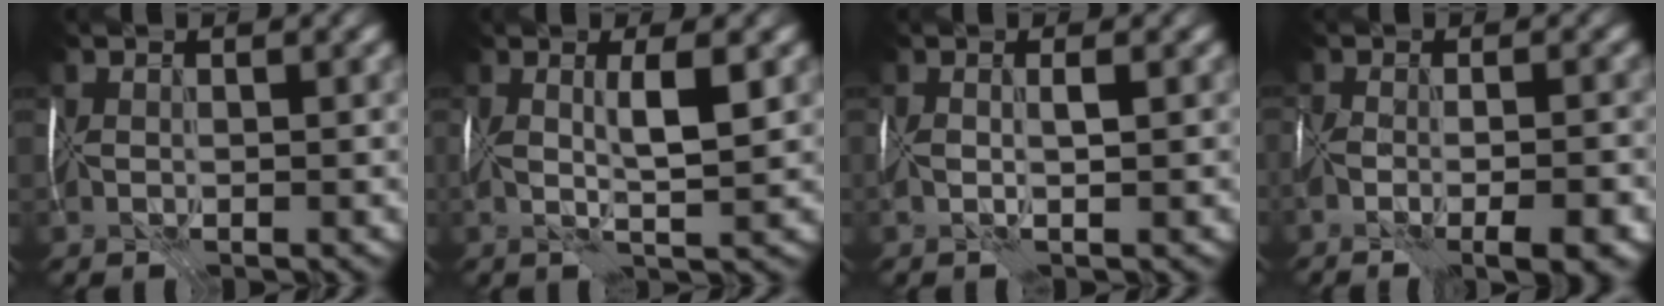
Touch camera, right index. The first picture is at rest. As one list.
[{"total": 3.7, "force": [0.8, 0.6, 3.6], "torque": [-0.063, 0.002, 0.011]}, {"total": 1.6, "force": [0.2, 0.1, 1.5], "torque": [-0.030, 0.005, 0.000]}, {"total": 6.5, "force": [-3.4, 2.1, 5.2], "torque": [-0.072, -0.007, -0.046]}]